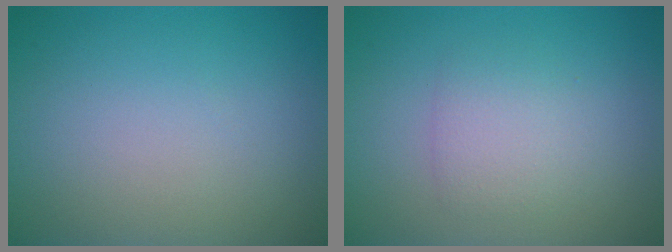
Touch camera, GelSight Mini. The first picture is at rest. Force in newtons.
{"total": 2.3, "press": 2.3, "slide": 0.1}